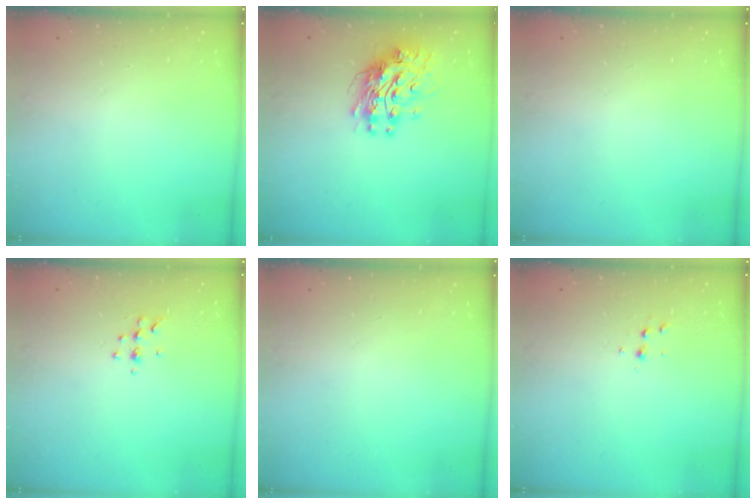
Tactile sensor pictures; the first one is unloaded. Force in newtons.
{"total": 11.2, "press": 11.2, "slide": 0.9}
{"total": 0.0}
{"total": 5.3, "press": 5.1, "slide": 1.5}
{"total": 0.0}
{"total": 4.1, "press": 4.0, "slide": 1.1}